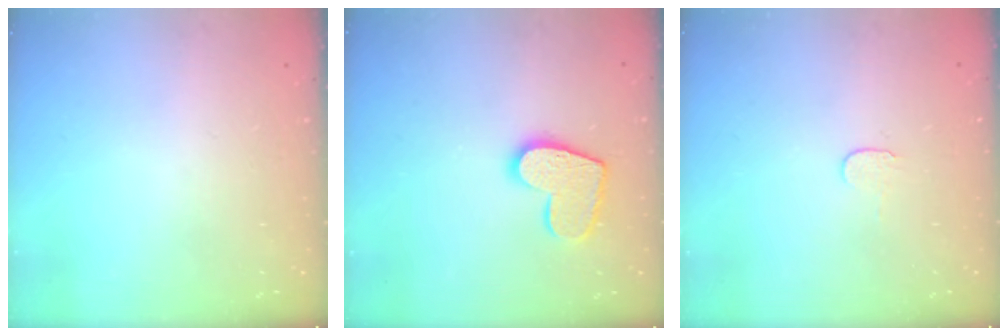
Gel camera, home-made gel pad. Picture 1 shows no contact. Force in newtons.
{"total": 12.1, "press": 12.0, "slide": 0.8}
{"total": 3.9, "press": 3.8, "slide": 0.4}